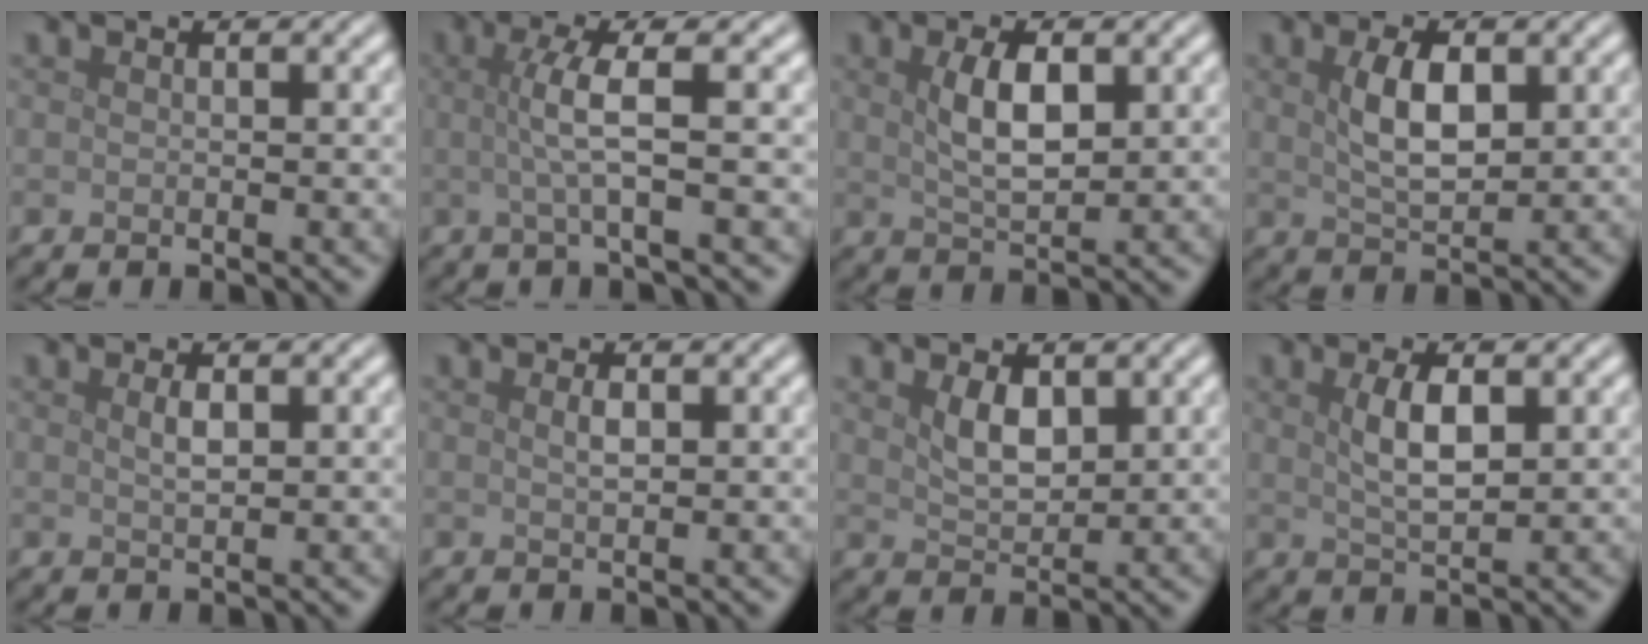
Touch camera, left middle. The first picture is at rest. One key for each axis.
{"total": 3.7, "fx": 0.2, "fy": 0.6, "fz": 3.7, "tx": -0.067, "ty": 0.002, "tz": -0.003}
{"total": 4.1, "fx": 1.1, "fy": 1.7, "fz": 3.5, "tx": -0.074, "ty": 0.001, "tz": 0.023}
{"total": 4.2, "fx": 1.1, "fy": 1.9, "fz": 3.5, "tx": -0.073, "ty": 0.000, "tz": 0.023}
{"total": 1.4, "fx": 0.5, "fy": 0.4, "fz": 1.2, "tx": -0.025, "ty": -0.001, "tz": 0.012}
{"total": 1.1, "fx": 0.3, "fy": 0.4, "fz": 0.9, "tx": -0.019, "ty": 0.000, "tz": 0.008}
{"total": 2.7, "fx": 1.2, "fy": 1.5, "fz": 1.9, "tx": -0.041, "ty": -0.004, "tz": 0.028}
{"total": 3.5, "fx": 1.0, "fy": 1.2, "fz": 3.2, "tx": -0.064, "ty": 0.000, "tz": 0.021}